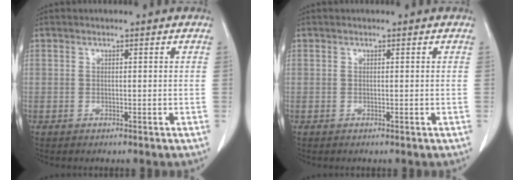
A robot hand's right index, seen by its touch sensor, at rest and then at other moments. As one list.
[{"total": 0.0}]